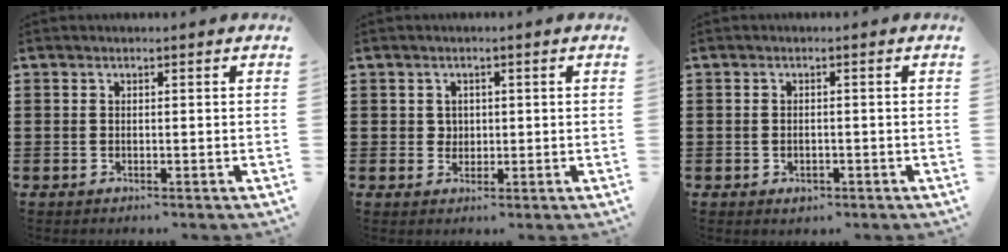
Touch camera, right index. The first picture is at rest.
{"total": 1.9, "force": [0.4, 1.8, 0.5], "torque": [-0.015, 0.010, 0.006]}
{"total": 1.1, "force": [-0.4, 0.8, 0.7], "torque": [-0.016, 0.002, -0.009]}